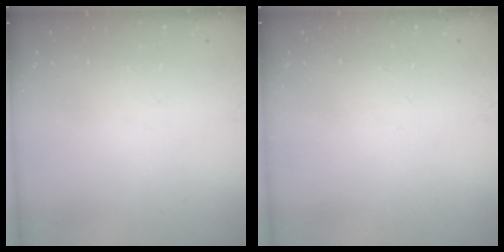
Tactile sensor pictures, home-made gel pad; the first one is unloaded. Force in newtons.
{"total": 0.0}